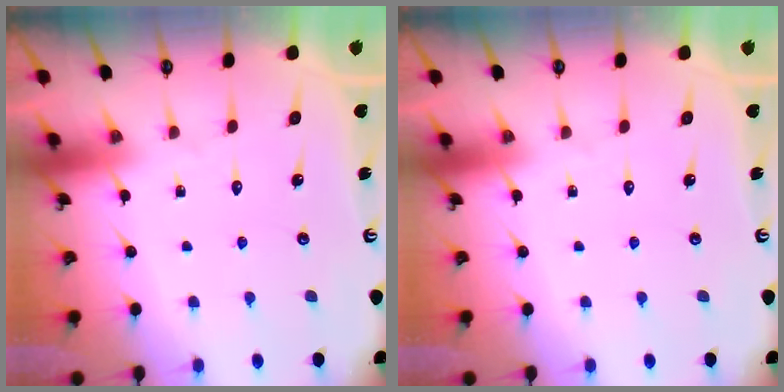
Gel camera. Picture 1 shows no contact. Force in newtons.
{"total": 0.0}